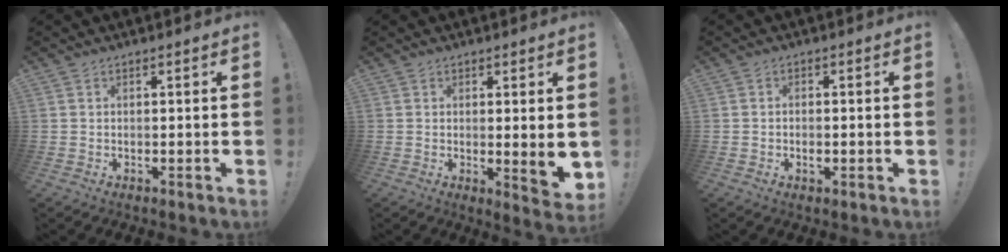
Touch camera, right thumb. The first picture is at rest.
{"total": 4.9, "force": [1.1, 1.2, 4.7], "torque": [-0.050, -0.016, 0.024]}
{"total": 1.3, "force": [-0.5, 1.0, 0.8], "torque": [-0.007, -0.002, -0.009]}